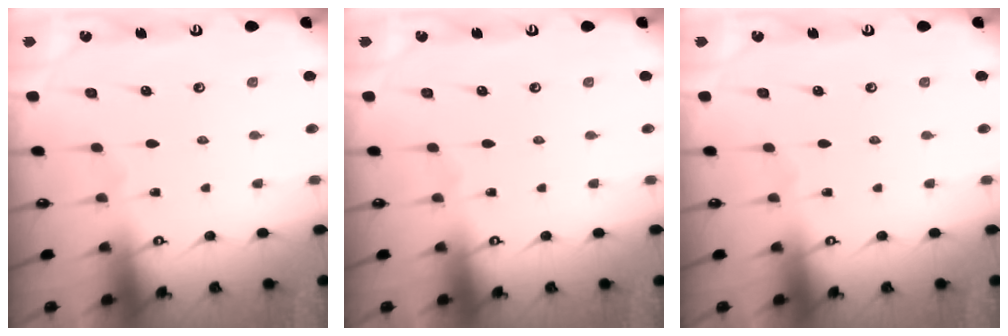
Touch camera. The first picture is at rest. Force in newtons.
{"total": 0.0}
{"total": 0.0}